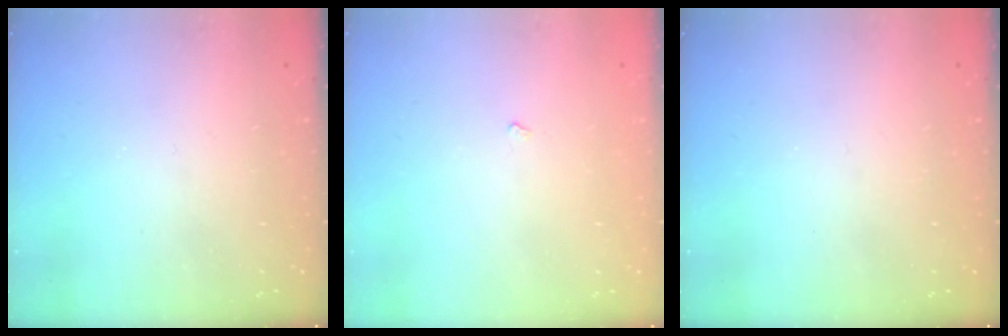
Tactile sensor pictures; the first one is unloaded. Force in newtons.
{"total": 2.2, "press": 2.1, "slide": 0.4}
{"total": 0.0}